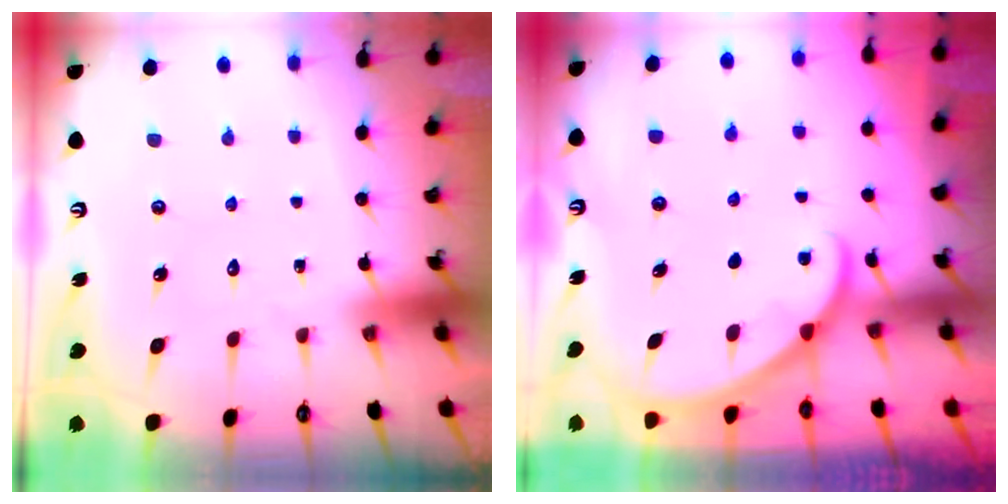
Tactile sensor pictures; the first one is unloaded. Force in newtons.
{"total": 2.8, "press": 2.8, "slide": 0.2}